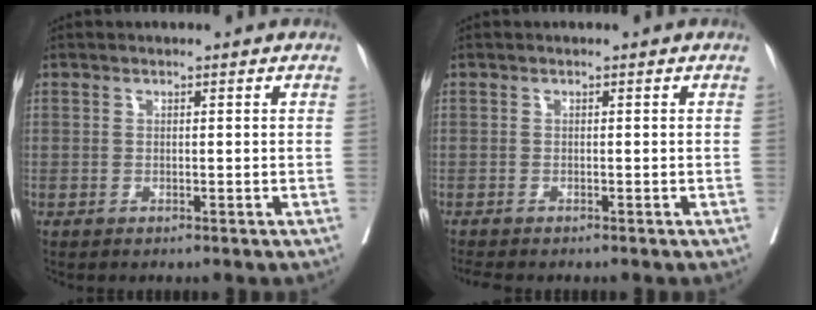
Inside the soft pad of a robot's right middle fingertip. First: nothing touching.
{"total": 1.5, "force": [-1.4, 0.4, 0.5], "torque": [-0.013, -0.006, -0.022]}